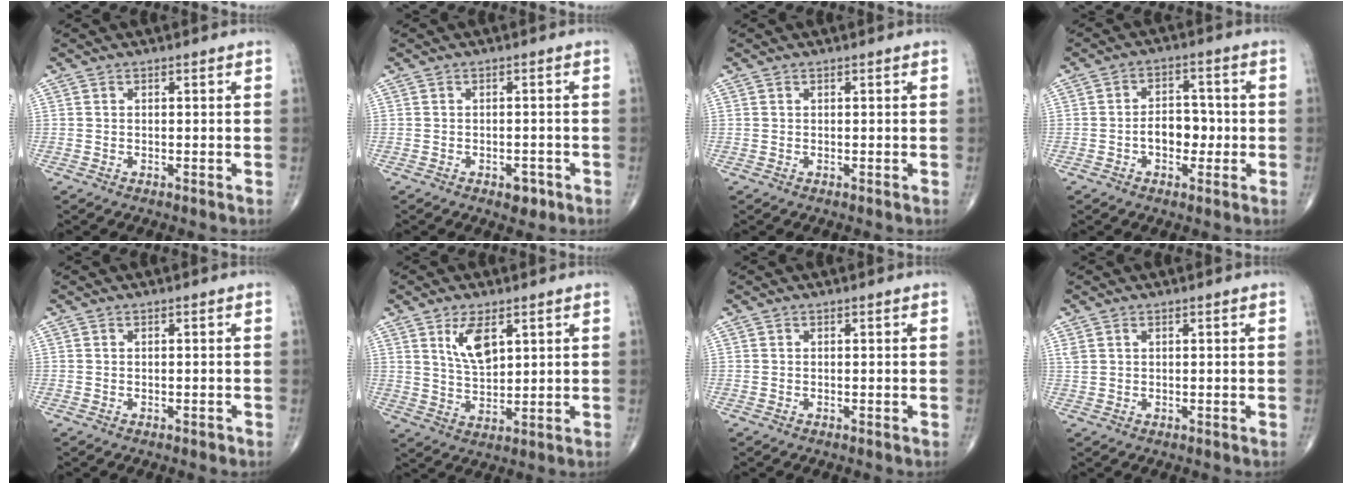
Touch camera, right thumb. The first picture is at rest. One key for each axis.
{"total": 2.8, "fx": -1.4, "fy": 1.6, "fz": 1.7, "tx": -0.010, "ty": 0.006, "tz": -0.015}
{"total": 0.0}
{"total": 6.4, "fx": -1.2, "fy": 4.2, "fz": 4.6, "tx": -0.049, "ty": 0.020, "tz": -0.025}
{"total": 0.5, "fx": -0.3, "fy": 0.3, "fz": 0.3, "tx": -0.004, "ty": -0.001, "tz": -0.004}
{"total": 7.1, "fx": 3.3, "fy": 3.3, "fz": 5.4, "tx": -0.091, "ty": -0.022, "tz": 0.068}
{"total": 0.0}
{"total": 1.4, "fx": 0.8, "fy": 0.6, "fz": 0.9, "tx": -0.025, "ty": 0.011, "tz": 0.024}